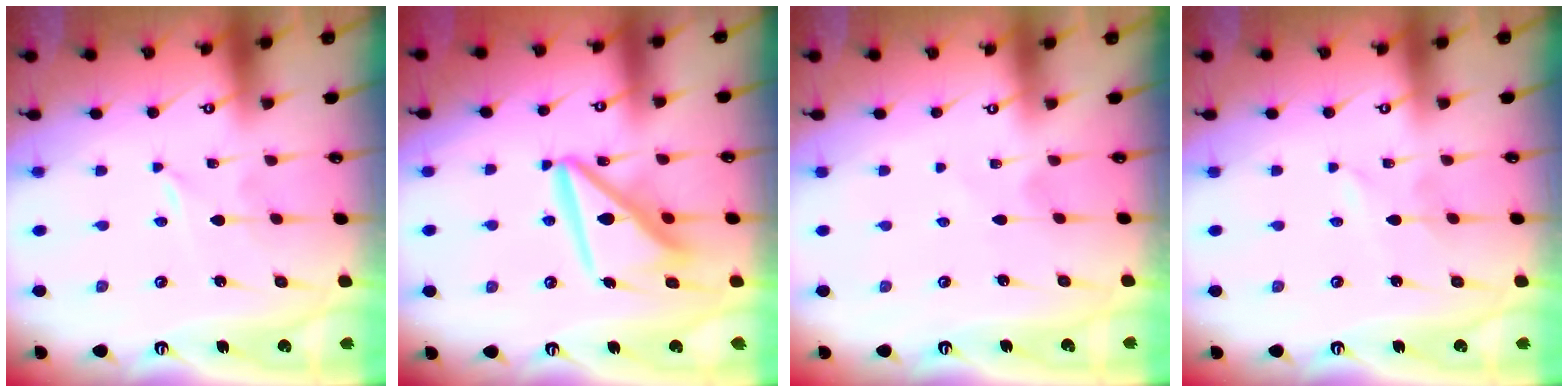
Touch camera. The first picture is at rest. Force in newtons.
{"total": 12.4, "press": 12.3, "slide": 1.6}
{"total": 0.9, "press": 0.8, "slide": 0.1}
{"total": 0.9, "press": 0.9, "slide": 0.1}